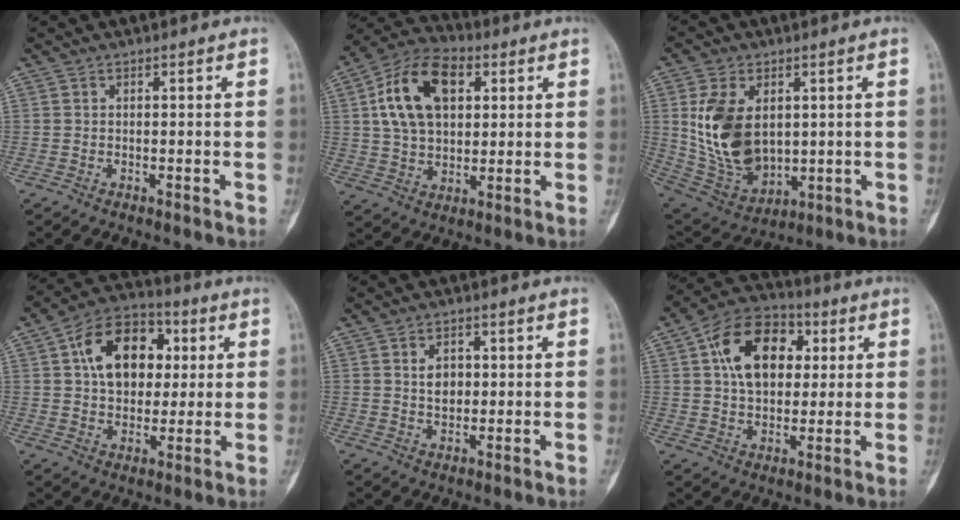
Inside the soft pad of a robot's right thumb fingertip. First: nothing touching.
{"total": 16.2, "force": [4.4, 10.2, 11.7], "torque": [-0.188, 0.010, 0.075]}
{"total": 16.7, "force": [2.1, 11.1, 12.4], "torque": [-0.203, -0.015, 0.063]}
{"total": 16.0, "force": [3.3, 11.4, 10.7], "torque": [-0.128, 0.016, 0.047]}
{"total": 4.3, "force": [0.6, 3.3, 2.7], "torque": [-0.019, -0.001, 0.010]}
{"total": 16.0, "force": [3.8, 10.9, 11.2], "torque": [-0.148, 0.012, 0.057]}